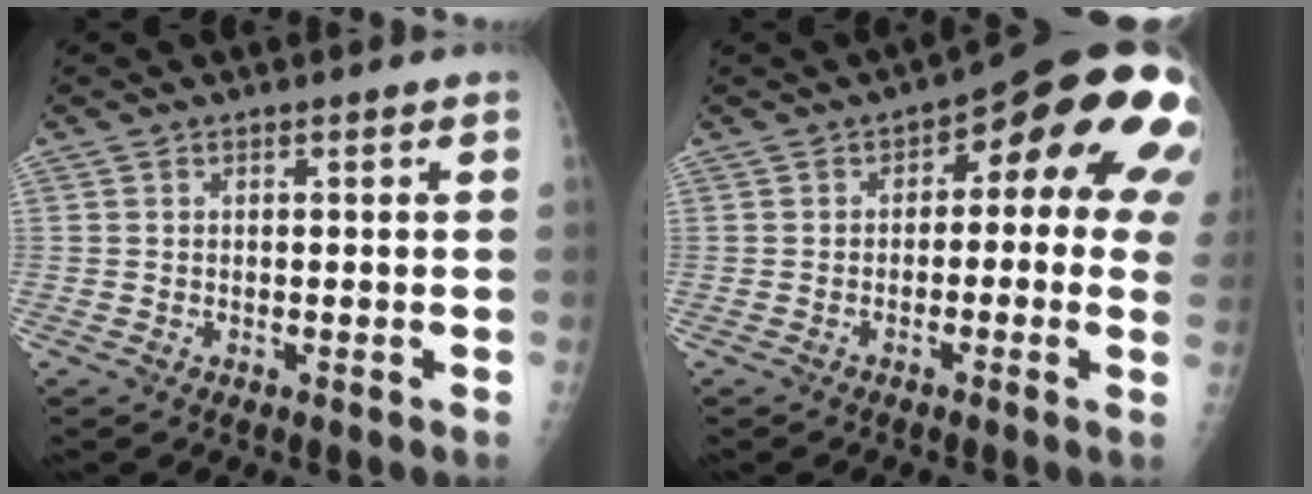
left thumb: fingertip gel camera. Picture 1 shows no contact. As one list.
[{"total": 15.0, "force": [3.3, 6.7, 13.0], "torque": [-0.120, 0.022, 0.025]}]